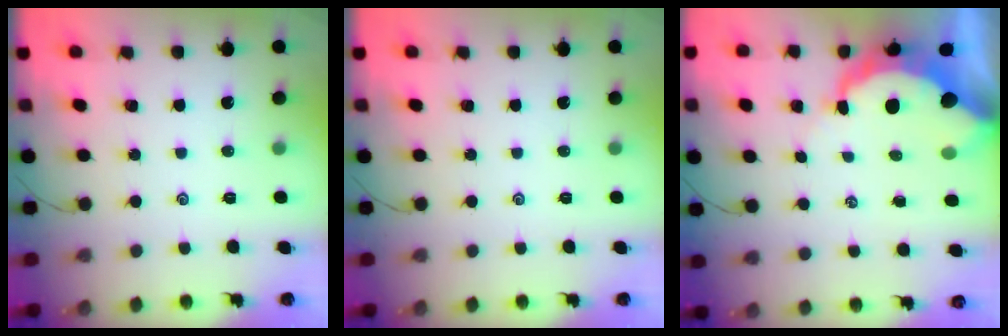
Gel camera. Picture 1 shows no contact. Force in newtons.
{"total": 0.0}
{"total": 10.4, "press": 10.3, "slide": 1.0}